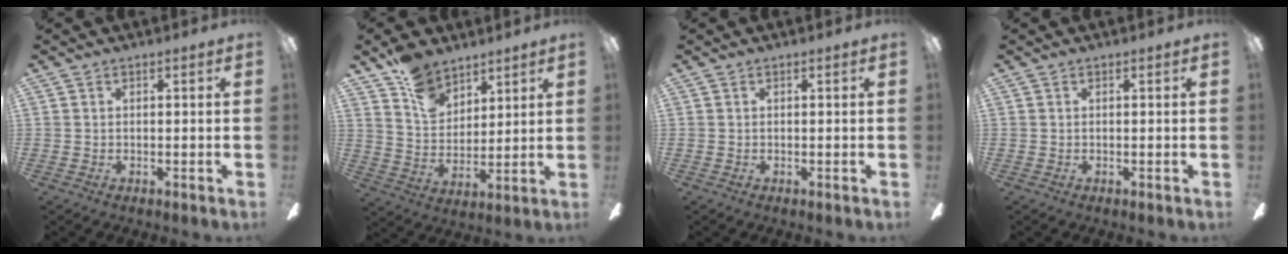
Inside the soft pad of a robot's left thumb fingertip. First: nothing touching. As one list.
[{"total": 10.3, "force": [7.7, 6.1, 3.1], "torque": [-0.060, -0.041, 0.149]}, {"total": 0.0}, {"total": 0.0}]